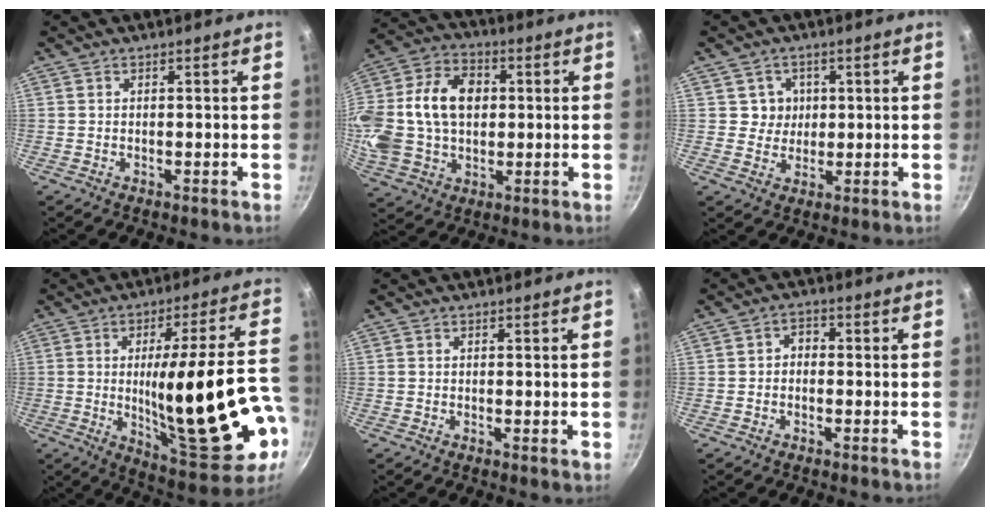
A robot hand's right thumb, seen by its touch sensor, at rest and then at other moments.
{"total": 23.6, "force": [2.4, 17.1, 16.0], "torque": [-0.318, 0.027, 0.040]}
{"total": 4.2, "force": [1.0, 4.0, 0.7], "torque": [0.020, 0.000, 0.012]}
{"total": 26.6, "force": [-4.4, 7.0, 25.3], "torque": [-0.351, 0.004, -0.040]}
{"total": 0.8, "force": [0.0, 0.1, 0.8], "torque": [-0.012, -0.003, -0.002]}
{"total": 2.7, "force": [-0.4, 2.2, 1.6], "torque": [-0.013, 0.011, -0.013]}